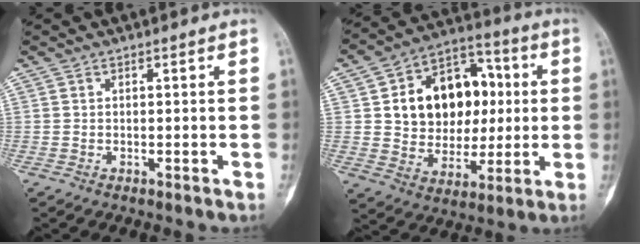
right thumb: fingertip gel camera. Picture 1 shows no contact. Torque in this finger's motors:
{"motor_torque": [0.50, 0.62, 0.57, 0.16, 0.29]}